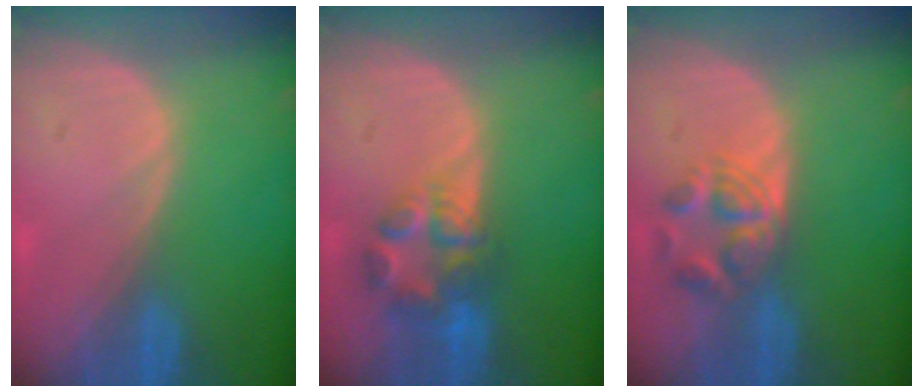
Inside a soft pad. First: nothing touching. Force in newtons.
{"total": 6.9, "press": 6.0, "slide": 3.4}
{"total": 5.6, "press": 5.0, "slide": 2.7}